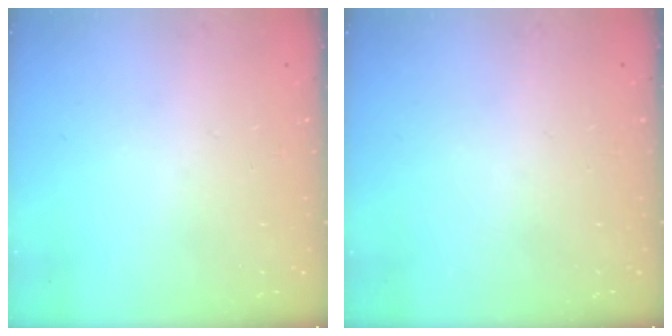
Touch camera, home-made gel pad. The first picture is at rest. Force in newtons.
{"total": 0.0}